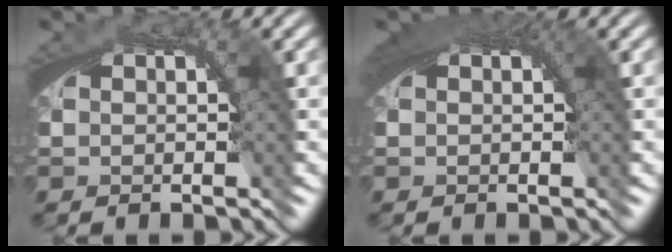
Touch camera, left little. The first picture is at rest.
{"total": 2.0, "force": [0.6, 1.2, 1.5], "torque": [-0.026, -0.005, 0.011]}